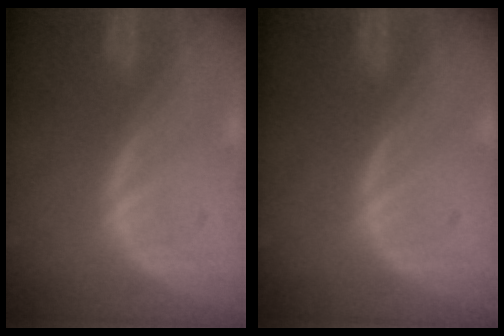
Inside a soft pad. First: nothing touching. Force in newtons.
{"total": 0.0}